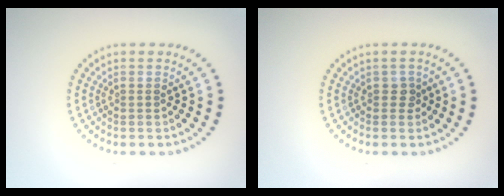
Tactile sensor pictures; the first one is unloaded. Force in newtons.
{"total": 1.0, "press": 0.9, "slide": 0.4}